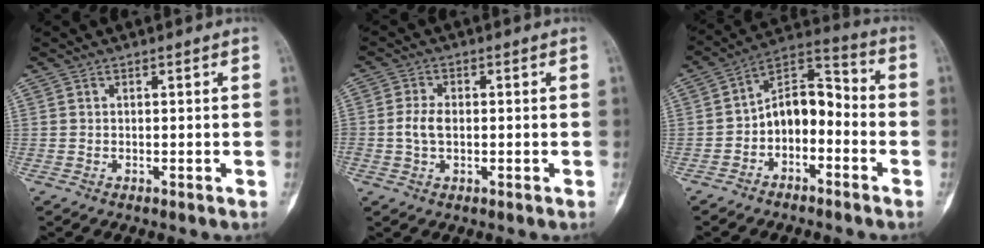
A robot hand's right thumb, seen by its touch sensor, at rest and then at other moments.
{"total": 3.9, "force": [-0.2, 2.4, 3.0], "torque": [-0.064, 0.006, -0.004]}
{"total": 10.4, "force": [-3.0, 6.7, 7.4], "torque": [-0.093, 0.057, -0.067]}